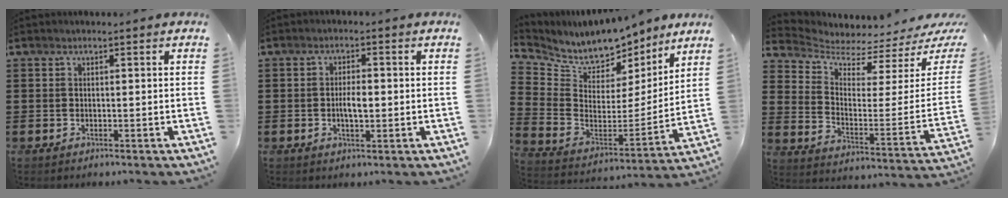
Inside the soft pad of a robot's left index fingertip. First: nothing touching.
{"total": 3.4, "force": [-0.2, 1.2, 3.2], "torque": [-0.059, 0.002, -0.005]}
{"total": 9.1, "force": [8.5, 2.9, 1.5], "torque": [-0.073, -0.063, 0.149]}
{"total": 3.1, "force": [2.8, 0.7, 0.9], "torque": [-0.043, -0.039, 0.042]}